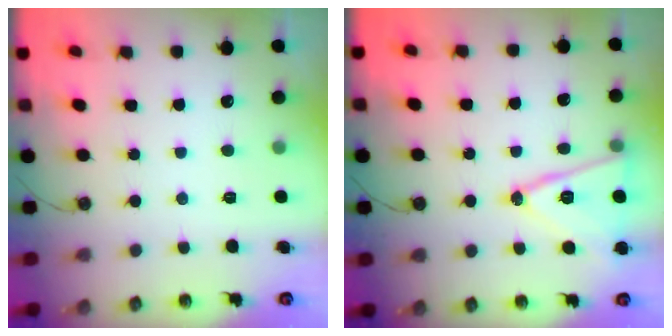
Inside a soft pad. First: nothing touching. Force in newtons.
{"total": 14.5, "press": 14.1, "slide": 3.2}